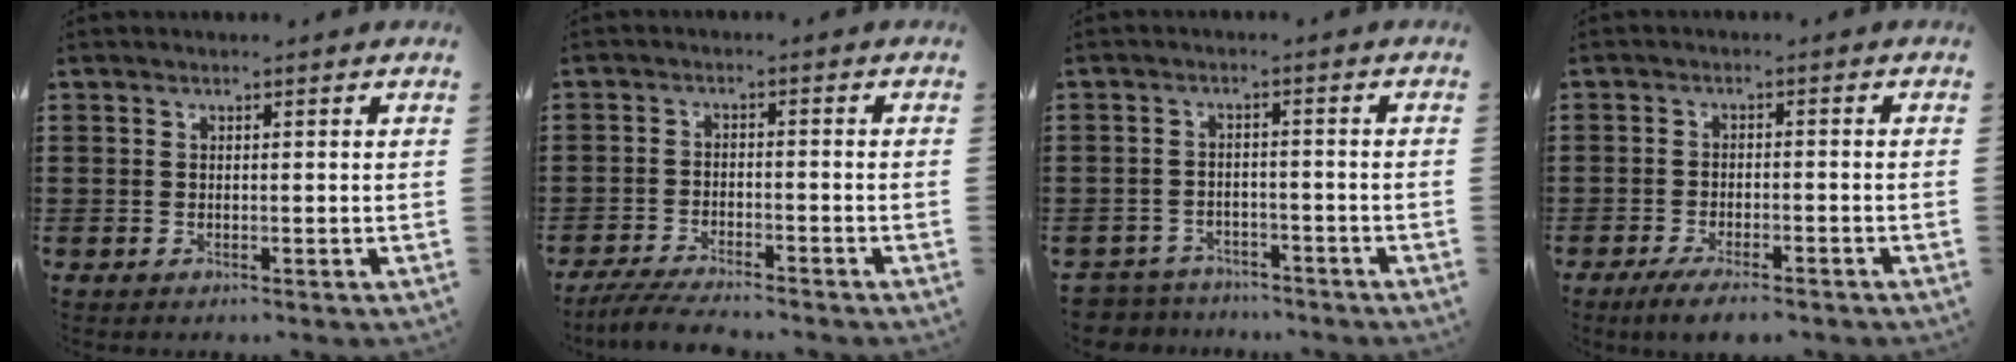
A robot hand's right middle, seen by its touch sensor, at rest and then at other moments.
{"total": 4.1, "force": [-3.8, 0.2, 1.4], "torque": [-0.037, -0.008, -0.079]}
{"total": 3.6, "force": [-3.5, 0.6, -0.3], "torque": [-0.011, -0.003, -0.080]}
{"total": 3.1, "force": [-2.7, 0.4, 1.5], "torque": [-0.033, -0.001, -0.055]}